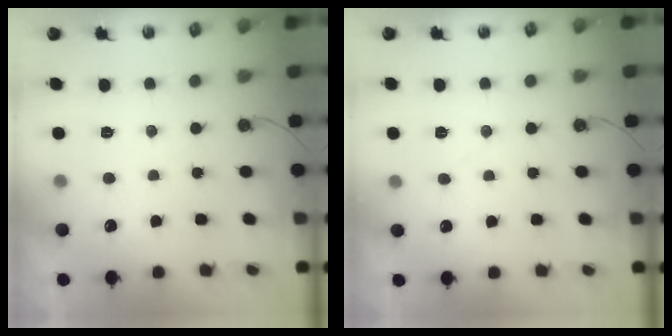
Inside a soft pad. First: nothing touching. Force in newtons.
{"total": 6.1, "press": 6.0, "slide": 1.0}